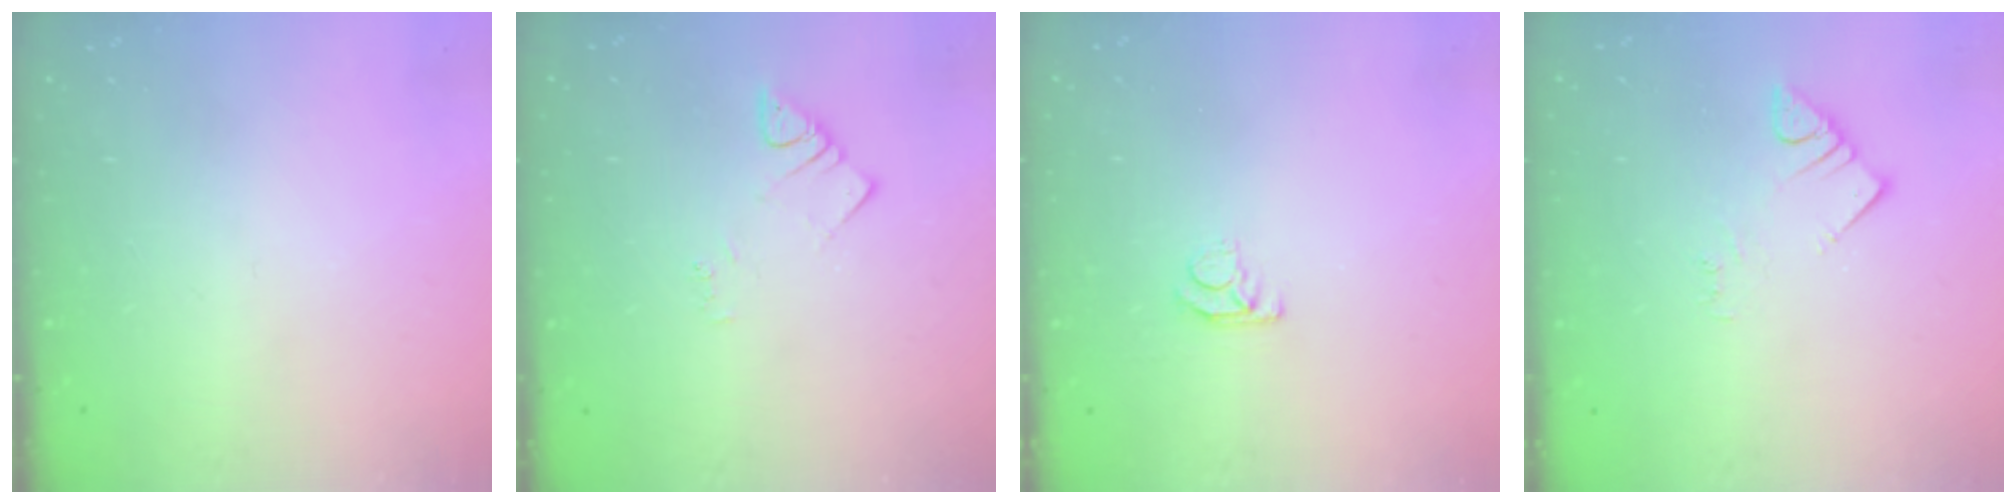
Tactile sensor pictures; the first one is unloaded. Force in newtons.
{"total": 3.0, "press": 3.0, "slide": 0.6}
{"total": 4.6, "press": 4.6, "slide": 0.3}
{"total": 2.8, "press": 2.8, "slide": 0.2}